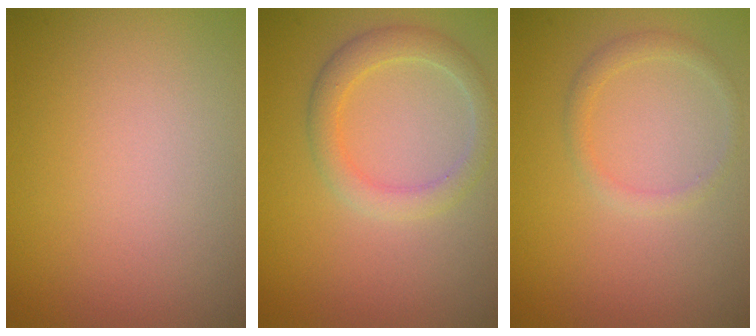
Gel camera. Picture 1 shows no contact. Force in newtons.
{"total": 2.9, "press": 2.9, "slide": 0.2}
{"total": 1.4, "press": 1.4, "slide": 0.1}